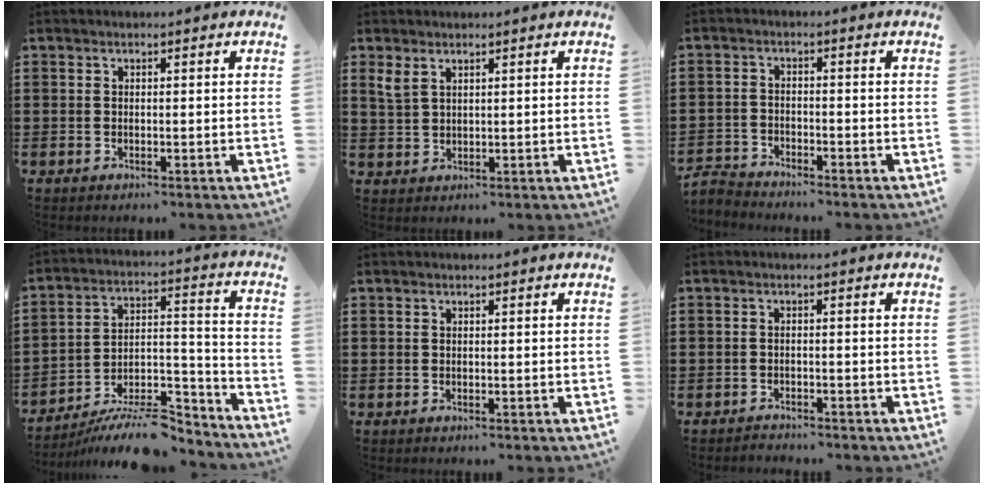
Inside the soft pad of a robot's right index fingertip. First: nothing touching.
{"total": 2.6, "force": [1.8, 1.2, 1.4], "torque": [-0.031, 0.003, 0.035]}
{"total": 2.7, "force": [-2.7, 0.2, -0.1], "torque": [-0.013, -0.004, -0.061]}
{"total": 10.7, "force": [-9.4, 2.3, 4.5], "torque": [-0.054, 0.035, -0.174]}
{"total": 0.0}
{"total": 1.4, "force": [-1.4, 0.1, 0.0], "torque": [-0.005, 0.001, -0.030]}